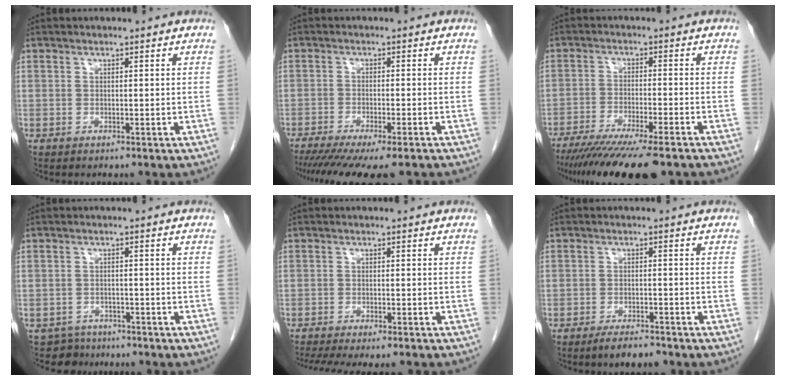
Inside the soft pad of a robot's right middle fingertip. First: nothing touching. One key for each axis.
{"total": 13.8, "fx": -11.4, "fy": 1.8, "fz": 7.5, "tx": -0.121, "ty": -0.030, "tz": -0.167}
{"total": 15.4, "fx": -12.5, "fy": 1.2, "fz": 9.0, "tx": -0.132, "ty": -0.039, "tz": -0.193}
{"total": 3.5, "fx": -2.8, "fy": 1.8, "fz": -1.1, "tx": 0.021, "ty": 0.004, "tz": -0.046}
{"total": 11.5, "fx": -9.9, "fy": 2.0, "fz": 5.6, "tx": -0.083, "ty": -0.013, "tz": -0.136}
{"total": 3.6, "fx": -3.0, "fy": 0.8, "fz": 1.9, "tx": -0.035, "ty": -0.003, "tz": -0.047}